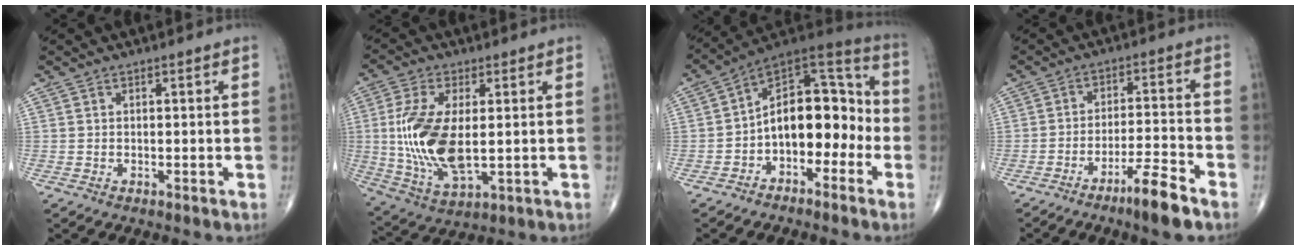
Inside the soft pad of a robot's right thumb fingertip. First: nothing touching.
{"total": 14.9, "force": [0.4, 6.9, 13.2], "torque": [-0.282, -0.017, 0.016]}
{"total": 15.1, "force": [-3.4, 9.3, 11.4], "torque": [-0.131, 0.072, -0.065]}
{"total": 8.0, "force": [-5.6, 0.7, 5.7], "torque": [-0.105, 0.032, -0.097]}